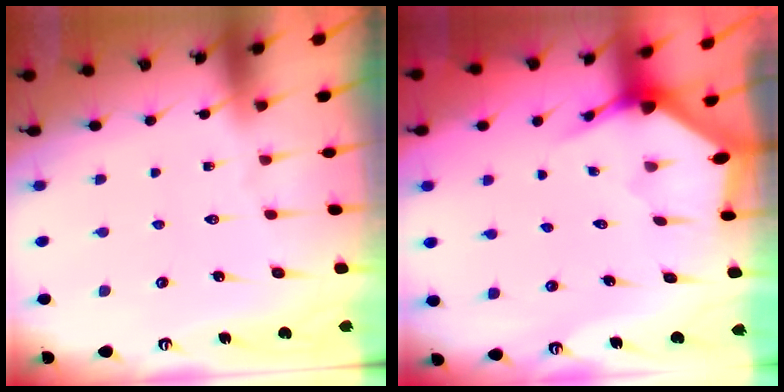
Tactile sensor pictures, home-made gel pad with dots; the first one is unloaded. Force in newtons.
{"total": 2.9, "press": 2.9, "slide": 0.2}